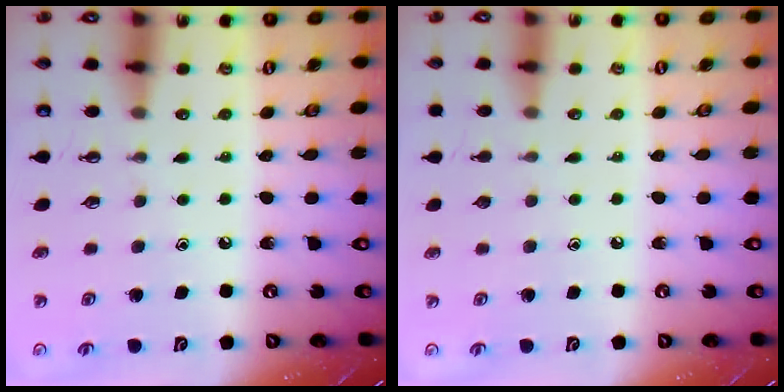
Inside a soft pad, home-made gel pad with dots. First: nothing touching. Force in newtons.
{"total": 0.0}